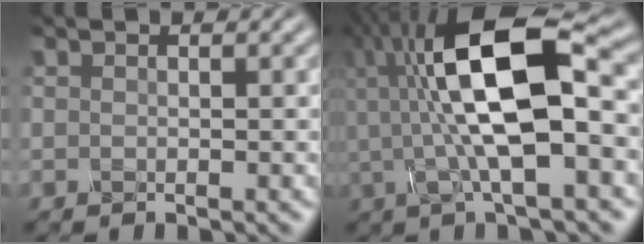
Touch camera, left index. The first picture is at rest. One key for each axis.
{"total": 12.1, "fx": 1.3, "fy": 3.8, "fz": 11.4, "tx": -0.201, "ty": 0.018, "tz": 0.017}